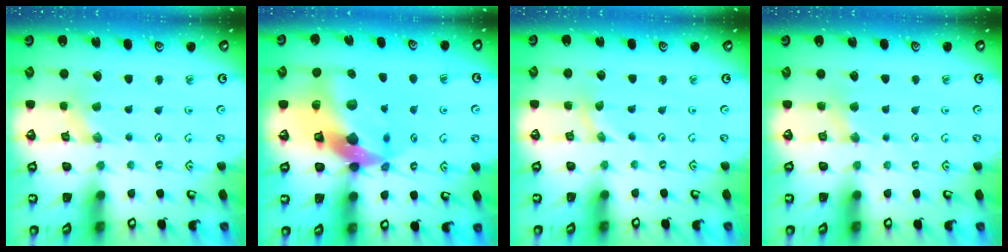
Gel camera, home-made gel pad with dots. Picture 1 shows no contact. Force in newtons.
{"total": 19.8, "press": 19.6, "slide": 2.8}
{"total": 0.0}
{"total": 3.0, "press": 2.9, "slide": 0.5}